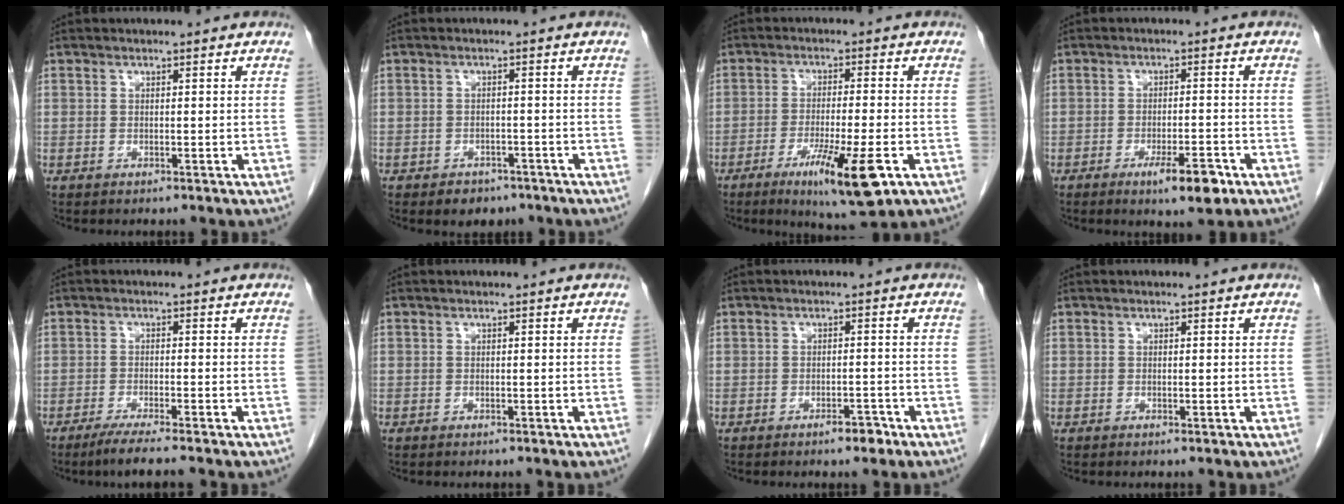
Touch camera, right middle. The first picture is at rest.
{"total": 3.6, "force": [-2.6, 2.3, 1.0], "torque": [-0.014, 0.005, -0.030]}
{"total": 10.5, "force": [-4.9, 0.8, 9.3], "torque": [-0.156, -0.027, -0.074]}
{"total": 6.0, "force": [-3.4, 1.1, 4.8], "torque": [-0.075, -0.006, -0.046]}
{"total": 4.9, "force": [-3.8, -0.4, 3.0], "torque": [-0.053, -0.013, -0.066]}
{"total": 0.0}
{"total": 2.2, "force": [-1.6, 0.6, 1.4], "torque": [-0.018, 0.001, -0.022]}
{"total": 0.0}